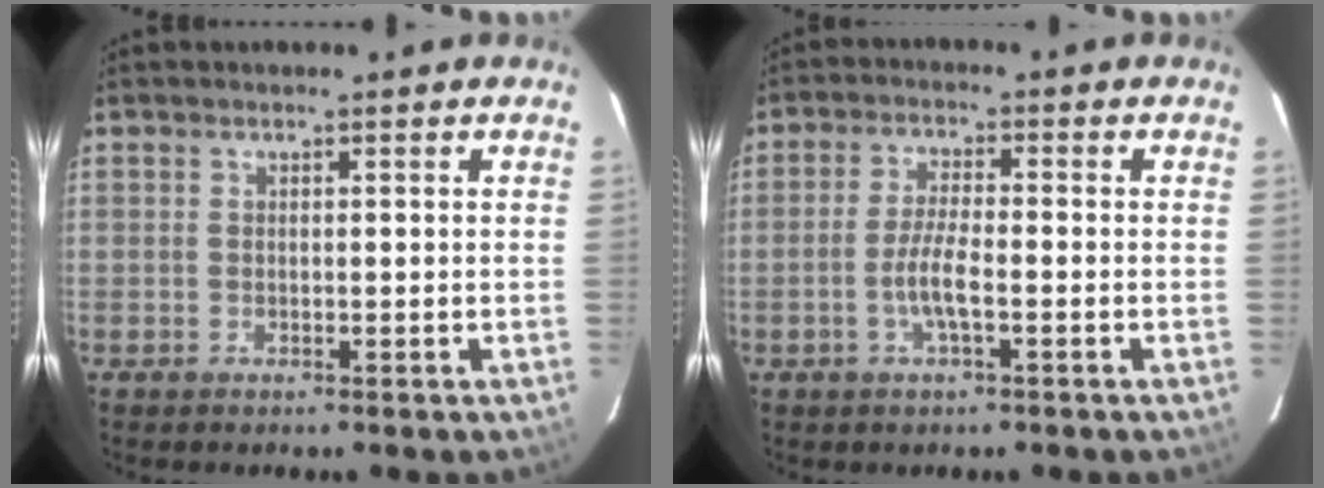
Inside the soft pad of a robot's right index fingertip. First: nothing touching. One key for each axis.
{"total": 5.2, "fx": -1.8, "fy": 0.8, "fz": 4.8, "tx": -0.097, "ty": 0.001, "tz": -0.036}